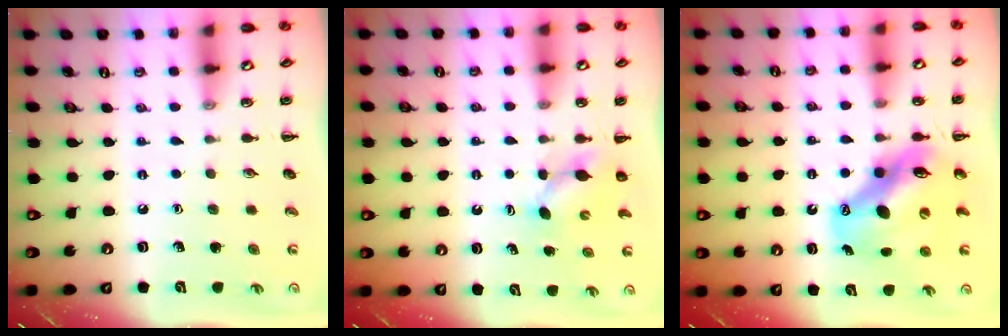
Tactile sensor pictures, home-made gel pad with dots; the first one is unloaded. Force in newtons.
{"total": 4.1, "press": 3.9, "slide": 1.2}
{"total": 13.5, "press": 13.1, "slide": 3.5}